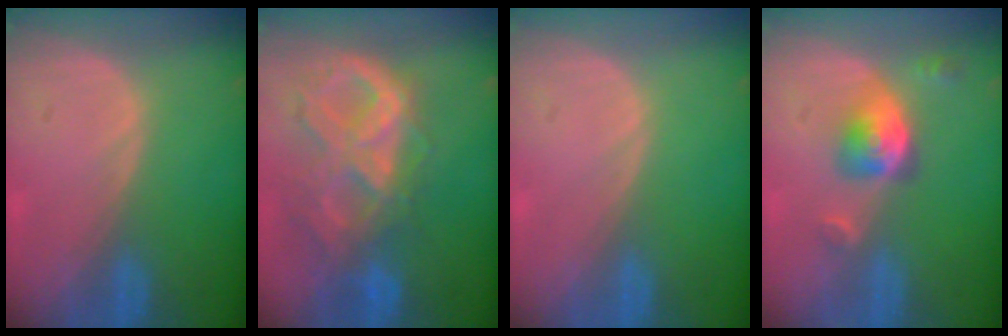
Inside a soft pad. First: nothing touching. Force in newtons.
{"total": 10.5, "press": 8.8, "slide": 5.8}
{"total": 0.0}
{"total": 5.2, "press": 4.7, "slide": 2.2}